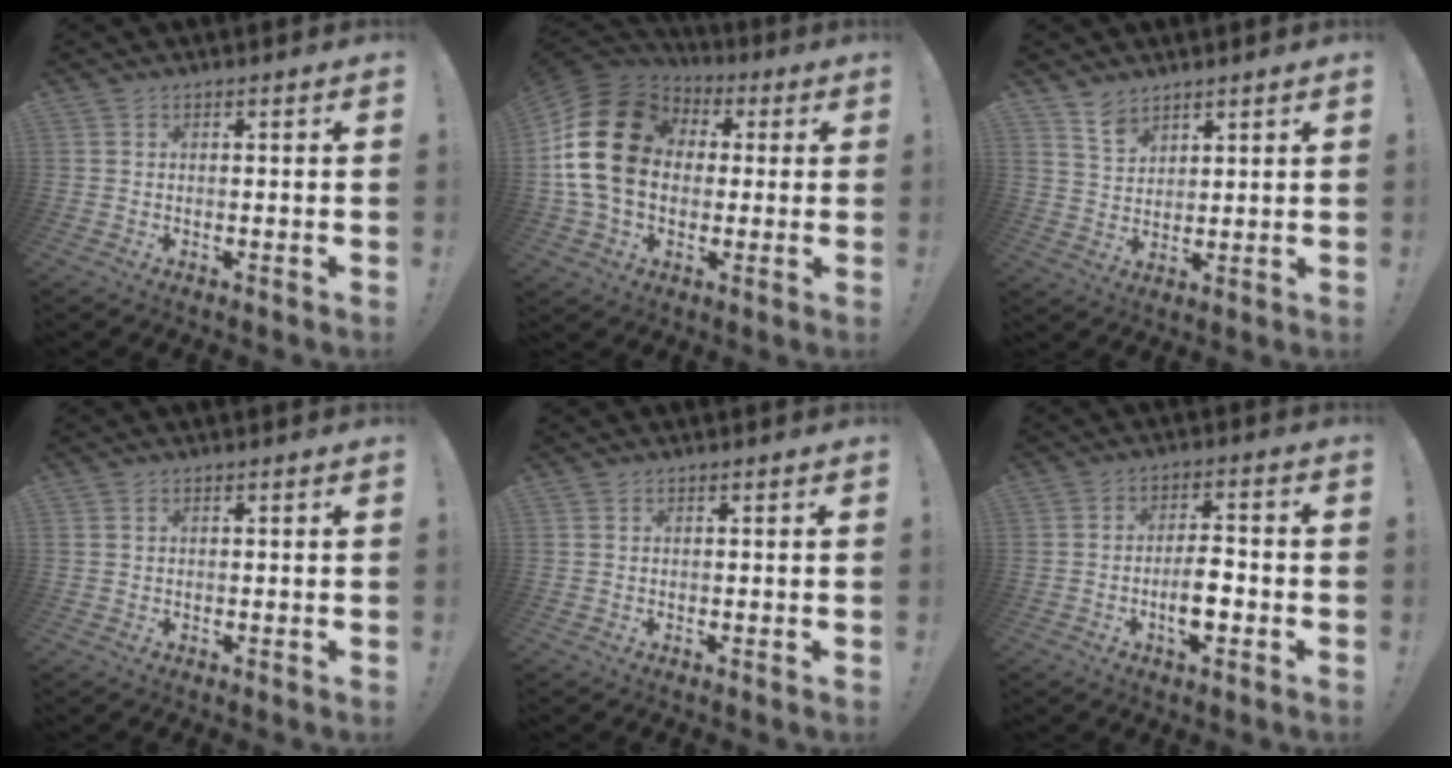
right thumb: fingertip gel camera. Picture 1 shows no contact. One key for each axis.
{"total": 21.5, "fx": 2.2, "fy": 15.9, "fz": 14.2, "tx": -0.261, "ty": 0.009, "tz": 0.046}
{"total": 6.2, "fx": 5.1, "fy": 3.1, "fz": 1.6, "tx": -0.027, "ty": -0.036, "tz": 0.098}
{"total": 0.7, "fx": 0.3, "fy": 0.6, "fz": 0.2, "tx": -0.006, "ty": 0.003, "tz": 0.007}
{"total": 0.0}
{"total": 7.4, "fx": -2.7, "fy": 2.7, "fz": 6.4, "tx": -0.104, "ty": 0.006, "tz": -0.048}